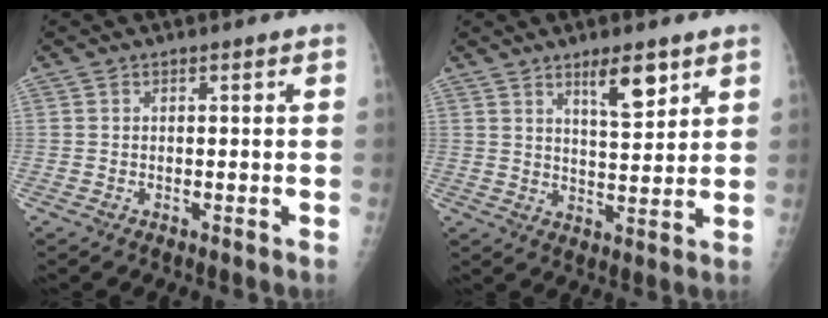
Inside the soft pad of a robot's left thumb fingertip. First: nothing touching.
{"total": 7.7, "force": [4.7, 2.3, 5.7], "torque": [-0.078, -0.034, 0.077]}